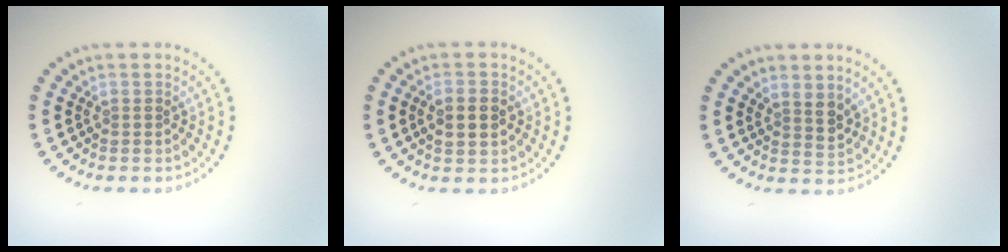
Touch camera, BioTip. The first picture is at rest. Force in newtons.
{"total": 2.7, "press": 2.6, "slide": 0.3}
{"total": 2.1, "press": 1.7, "slide": 1.1}